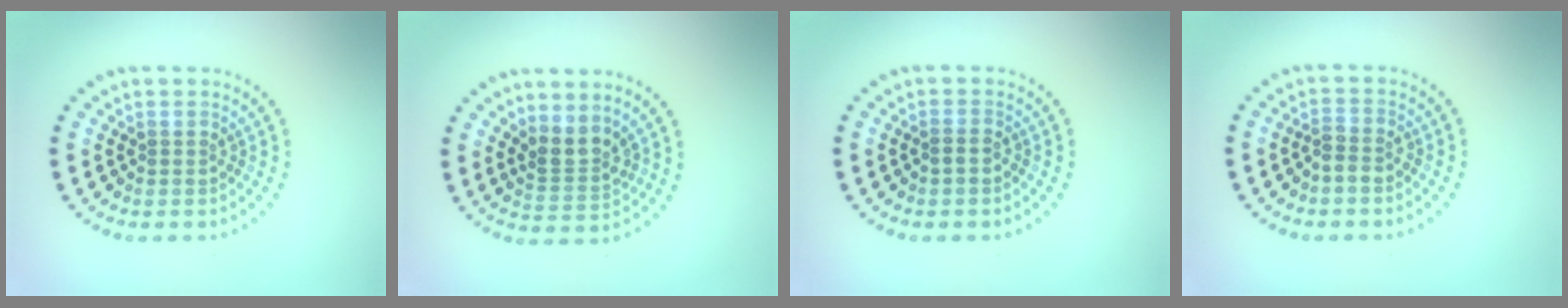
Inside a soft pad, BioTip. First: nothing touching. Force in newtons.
{"total": 2.6, "press": 2.0, "slide": 1.6}
{"total": 0.6, "press": 0.4, "slide": 0.4}
{"total": 1.4, "press": 1.2, "slide": 0.7}